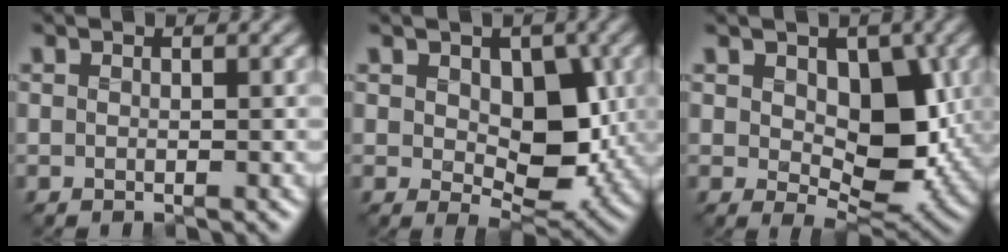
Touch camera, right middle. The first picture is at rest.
{"total": 6.2, "force": [0.7, 4.0, 4.7], "torque": [-0.072, -0.016, 0.006]}
{"total": 7.0, "force": [0.9, 4.4, 5.4], "torque": [-0.082, -0.018, 0.009]}